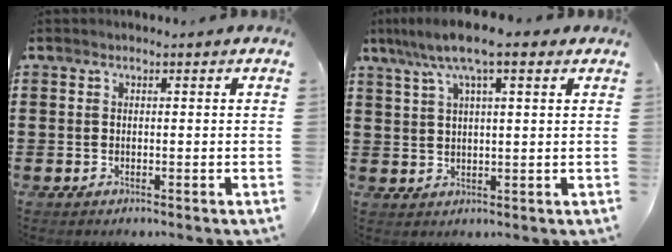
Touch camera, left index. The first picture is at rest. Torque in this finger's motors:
{"motor_torque": [2.14, 0.00, 0.80, 0.21]}